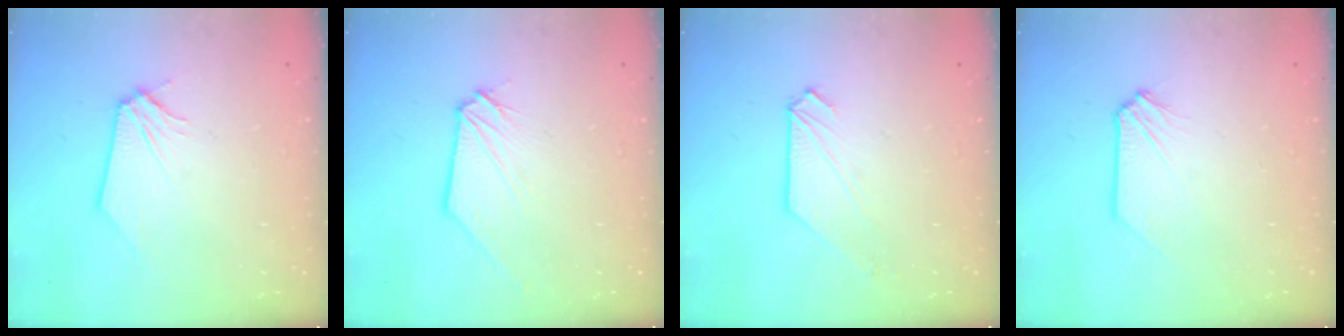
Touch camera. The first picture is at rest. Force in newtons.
{"total": 0.6, "press": 0.6, "slide": 0.0}
{"total": 1.1, "press": 1.1, "slide": 0.1}
{"total": 0.0}